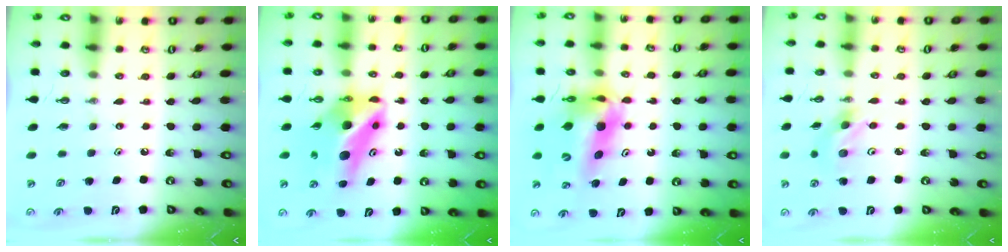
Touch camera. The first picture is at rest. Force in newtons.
{"total": 13.2, "press": 13.1, "slide": 1.1}
{"total": 13.7, "press": 13.6, "slide": 1.3}
{"total": 5.8, "press": 5.8, "slide": 0.7}